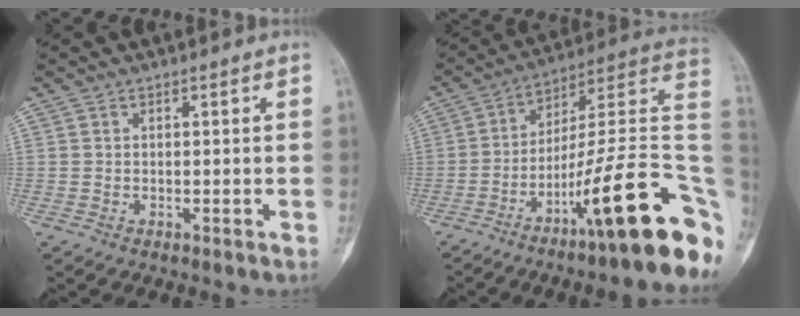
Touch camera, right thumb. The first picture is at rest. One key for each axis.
{"total": 25.6, "fx": -10.0, "fy": 4.9, "fz": 23.1, "tx": -0.261, "ty": 0.072, "tz": -0.149}